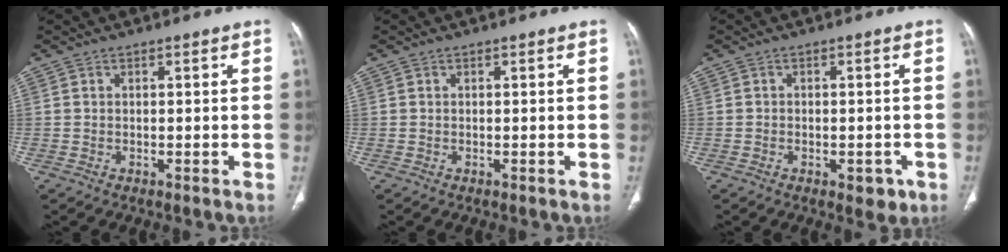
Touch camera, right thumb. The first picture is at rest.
{"total": 0.0}
{"total": 3.4, "force": [-1.4, 2.0, 2.3], "torque": [-0.008, 0.004, -0.014]}